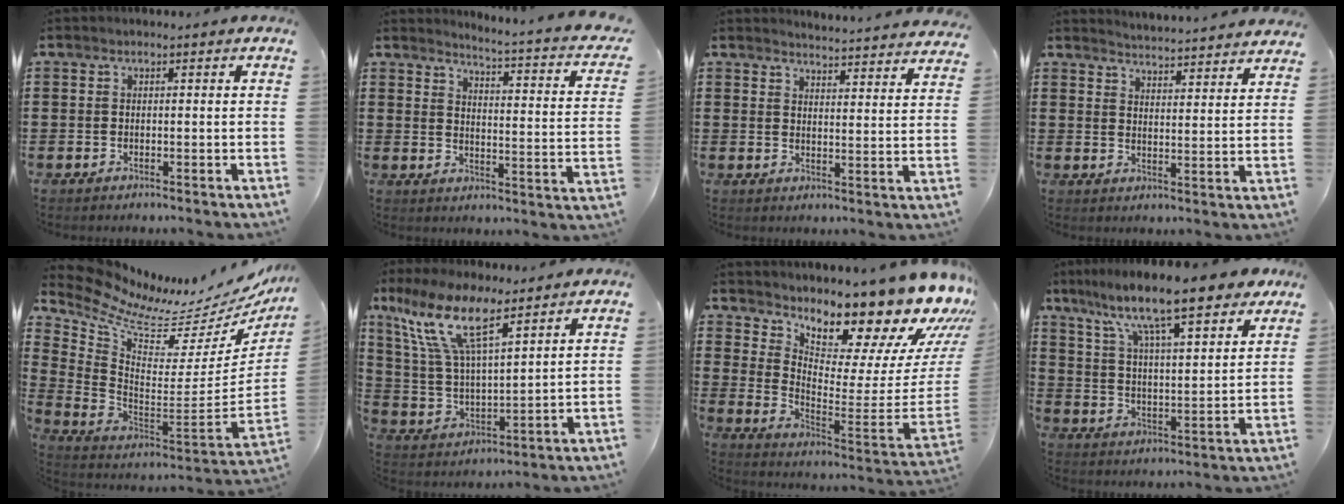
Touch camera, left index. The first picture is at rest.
{"total": 3.0, "force": [2.4, -0.8, 1.5], "torque": [-0.040, -0.038, 0.027]}
{"total": 4.0, "force": [3.9, -0.5, 0.1], "torque": [-0.011, -0.033, 0.067]}
{"total": 4.1, "force": [4.0, -0.7, -0.1], "torque": [-0.016, -0.032, 0.069]}
{"total": 6.3, "force": [5.4, 1.6, 2.8], "torque": [-0.091, -0.068, 0.090]}
{"total": 12.1, "force": [8.5, 3.0, 8.0], "torque": [-0.193, -0.025, 0.151]}
{"total": 11.5, "force": [10.6, 1.7, 4.0], "torque": [-0.059, -0.120, 0.170]}
{"total": 10.8, "force": [8.8, 1.3, 6.1], "torque": [-0.143, -0.050, 0.143]}